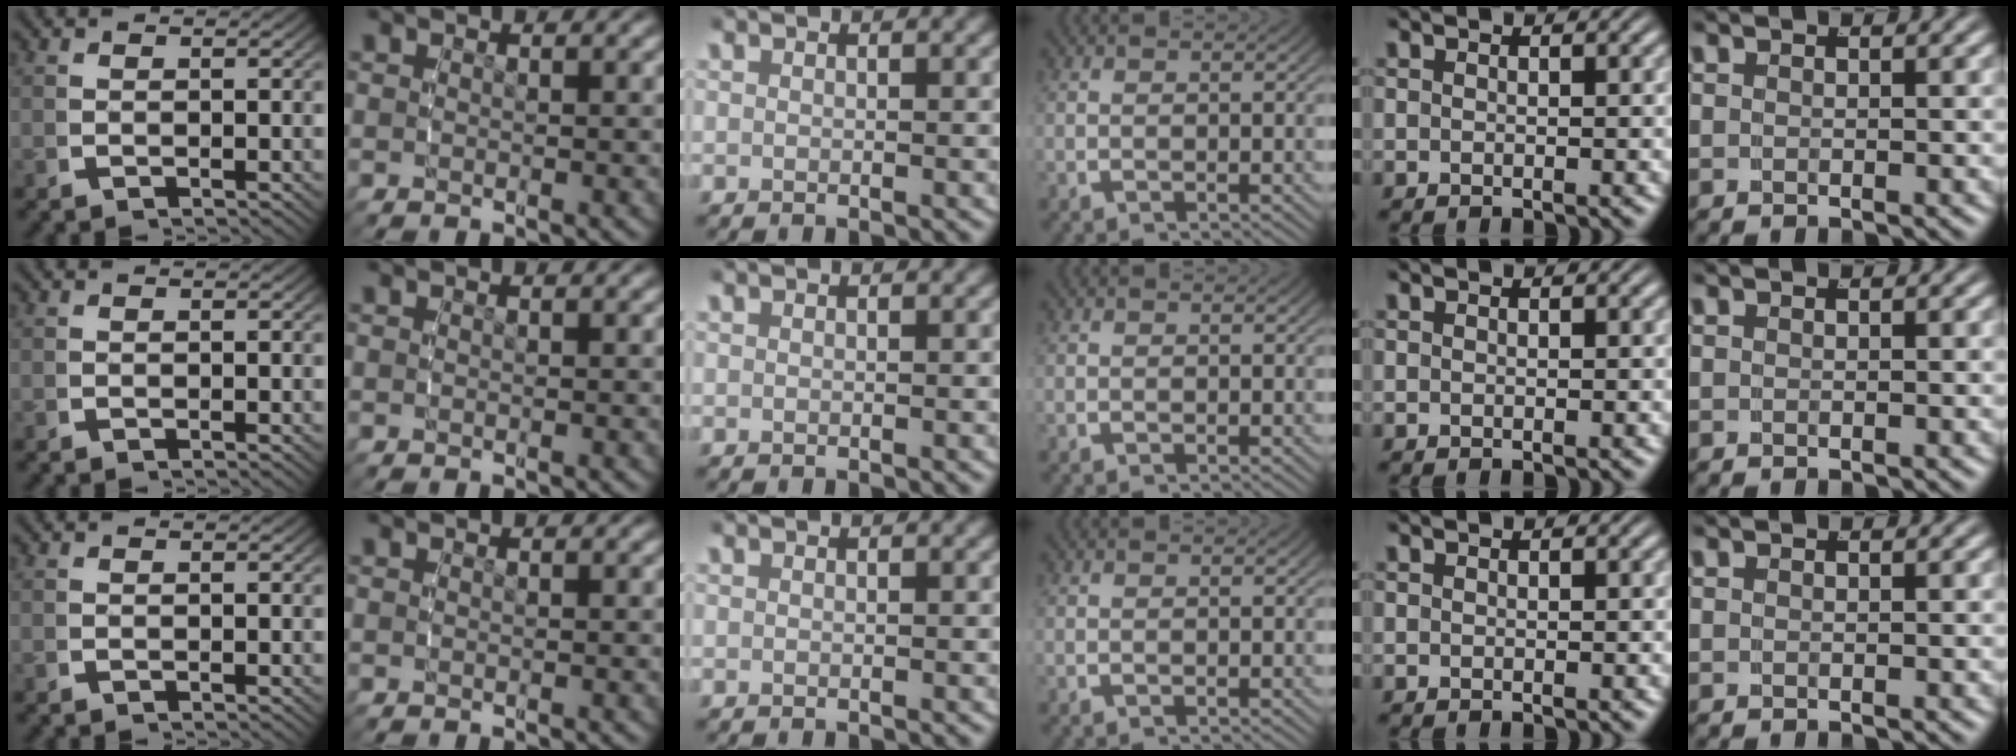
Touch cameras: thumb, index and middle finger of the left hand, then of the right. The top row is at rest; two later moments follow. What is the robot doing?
{"motion": "reach", "object": "router"}